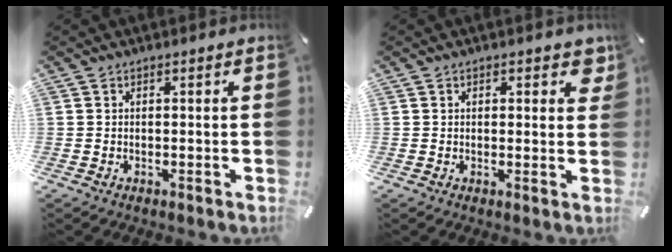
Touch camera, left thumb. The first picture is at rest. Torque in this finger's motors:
{"motor_torque": [-0.12, -0.14, 0.03, 0.11, -0.08]}